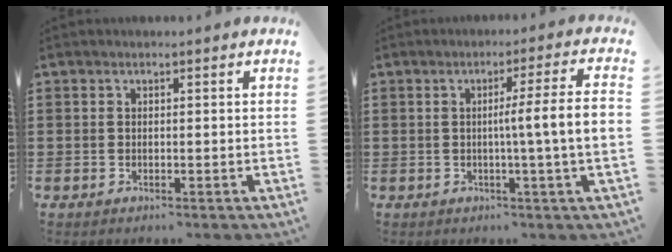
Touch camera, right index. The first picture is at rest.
{"total": 7.1, "force": [-0.2, -0.8, 7.0], "torque": [-0.126, -0.008, -0.010]}